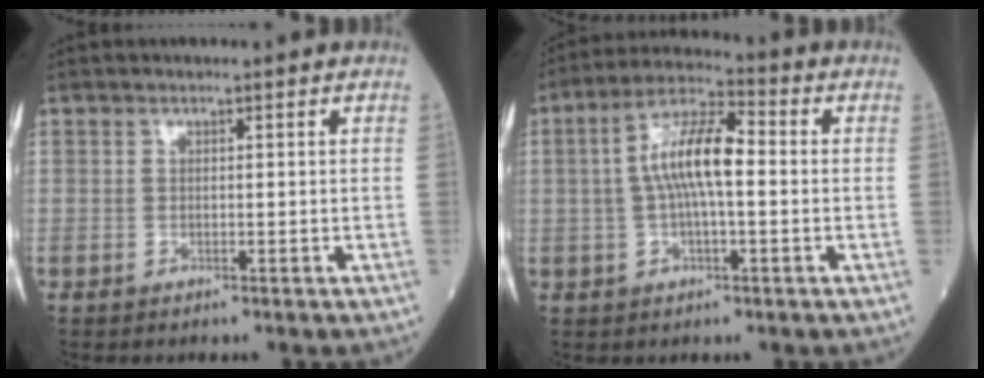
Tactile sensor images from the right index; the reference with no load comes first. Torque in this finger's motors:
{"motor_torque": [1.01, -0.11, 0.38, 0.16]}